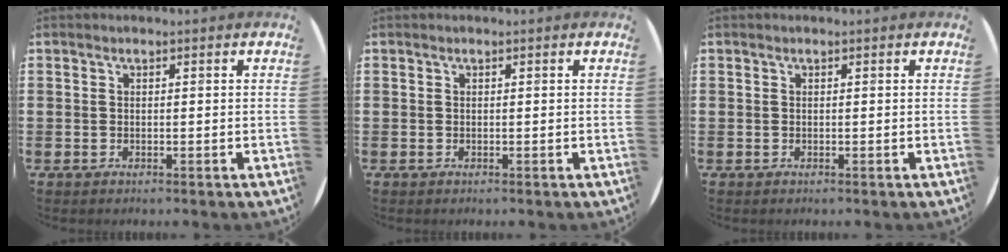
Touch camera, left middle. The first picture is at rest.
{"total": 0.0}
{"total": 0.0}